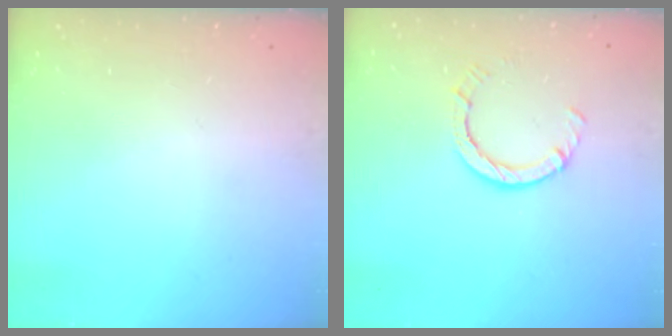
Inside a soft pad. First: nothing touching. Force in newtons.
{"total": 4.2, "press": 4.2, "slide": 0.4}